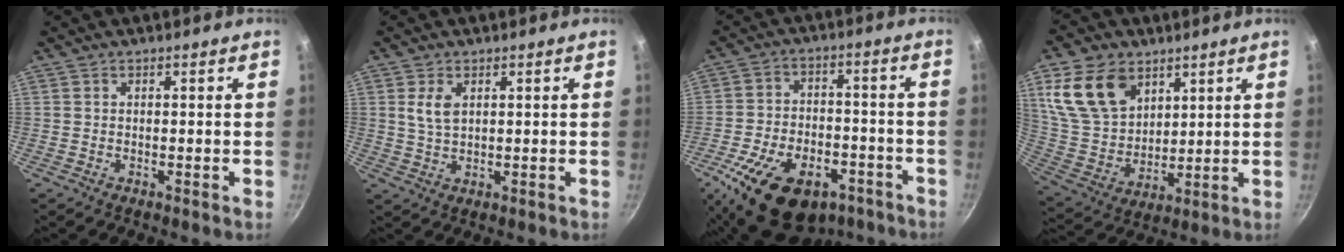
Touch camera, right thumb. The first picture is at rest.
{"total": 4.1, "force": [1.4, 2.2, 3.1], "torque": [-0.060, -0.007, 0.029]}
{"total": 20.7, "force": [-11.7, 12.0, 12.1], "torque": [-0.176, 0.049, -0.177]}
{"total": 16.1, "force": [7.8, 11.0, 8.9], "torque": [-0.145, -0.032, 0.163]}